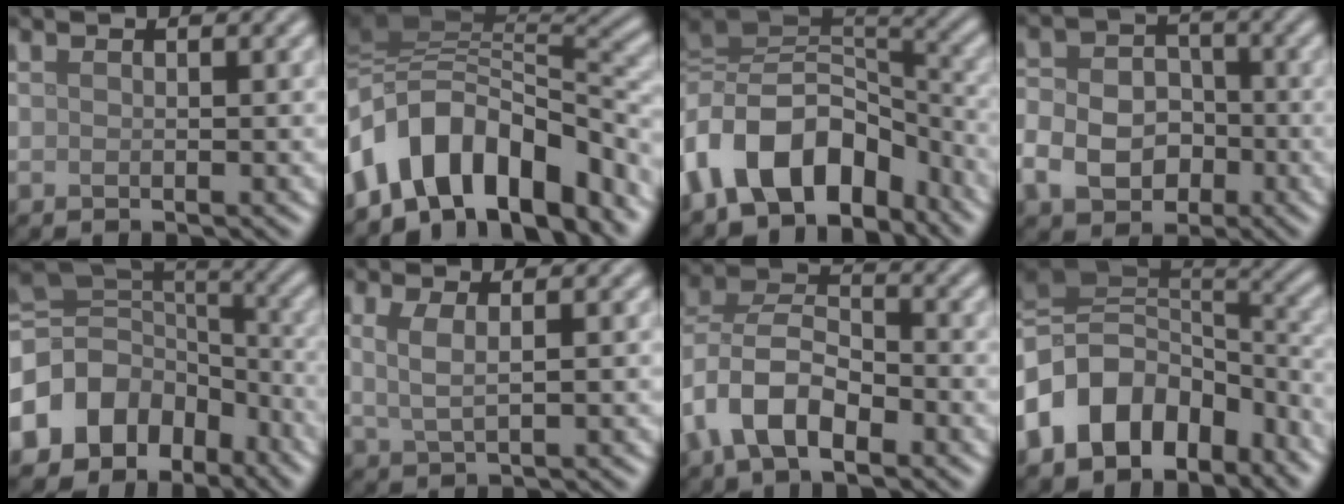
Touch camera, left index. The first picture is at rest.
{"total": 11.4, "force": [-4.3, 6.6, 8.3], "torque": [-0.131, 0.029, -0.089]}
{"total": 12.3, "force": [-5.4, 8.3, 7.2], "torque": [-0.141, 0.012, -0.100]}
{"total": 6.2, "force": [-2.2, 4.7, 3.4], "torque": [-0.049, -0.005, -0.051]}
{"total": 11.9, "force": [-5.8, 9.4, 4.7], "torque": [-0.121, 0.013, -0.108]}
{"total": 2.0, "force": [0.6, 0.7, 1.8], "torque": [-0.040, -0.004, 0.014]}
{"total": 7.0, "force": [-3.1, 4.0, 4.8], "torque": [-0.089, 0.007, -0.067]}
{"total": 12.4, "force": [-5.0, 9.4, 6.4], "torque": [-0.139, 0.007, -0.099]}